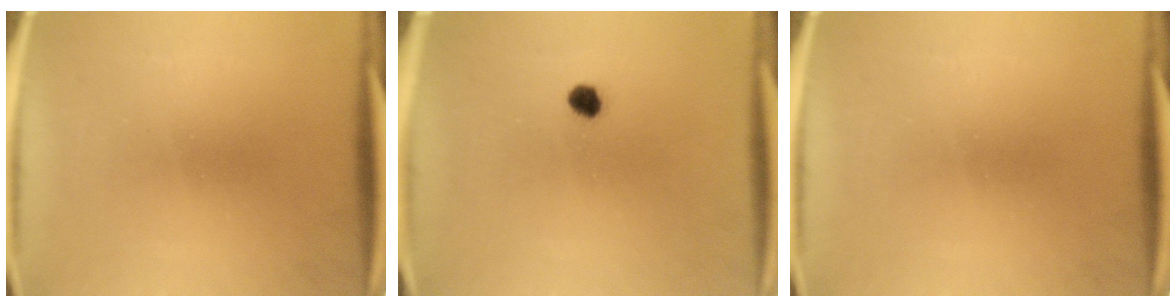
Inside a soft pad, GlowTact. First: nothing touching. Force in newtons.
{"total": 2.2}
{"total": 0.0}